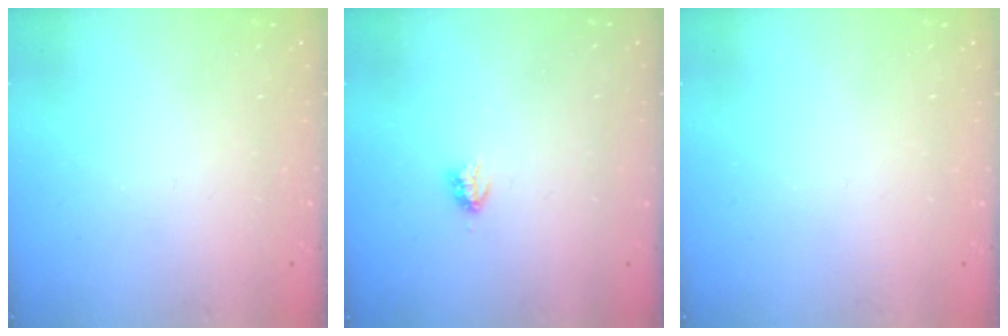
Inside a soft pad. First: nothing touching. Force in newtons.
{"total": 2.9, "press": 2.9, "slide": 0.5}
{"total": 0.0}